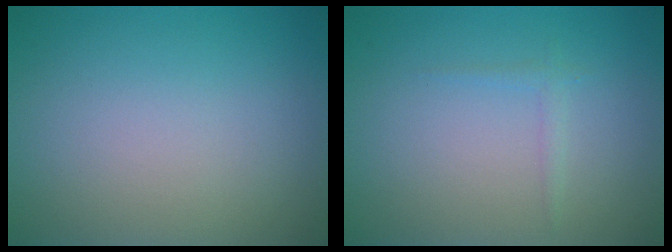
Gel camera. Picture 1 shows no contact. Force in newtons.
{"total": 0.8, "press": 0.8, "slide": 0.1}